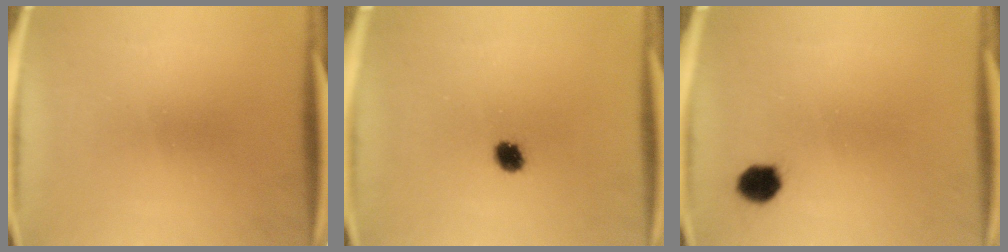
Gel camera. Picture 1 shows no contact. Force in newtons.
{"total": 3.4}
{"total": 4.3}